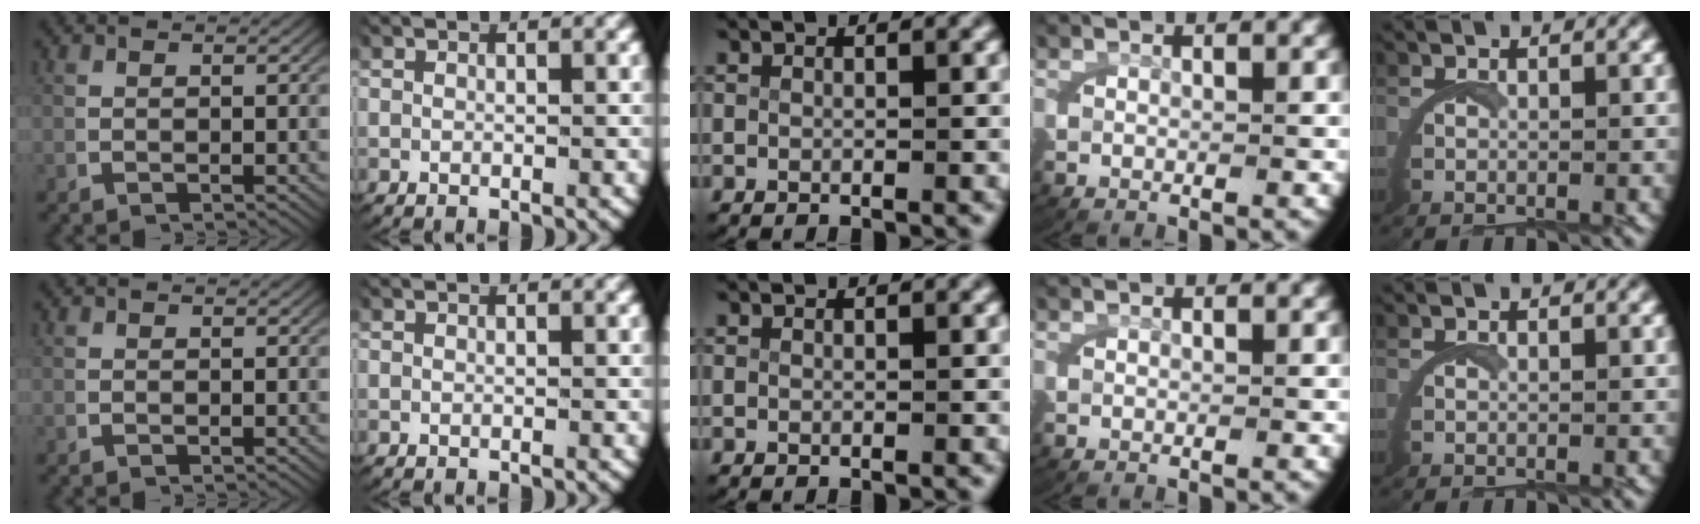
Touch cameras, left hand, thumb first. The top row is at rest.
{"ring": {"total": 0.9, "force": [0.1, -0.9, -0.4], "torque": [0.003, -0.007, 0.009]}}